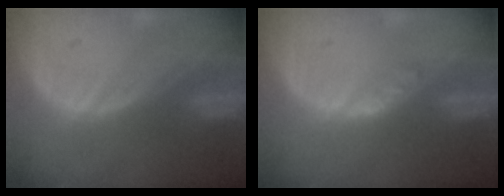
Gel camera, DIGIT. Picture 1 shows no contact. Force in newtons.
{"total": 1.7, "press": 1.7, "slide": 0.2}